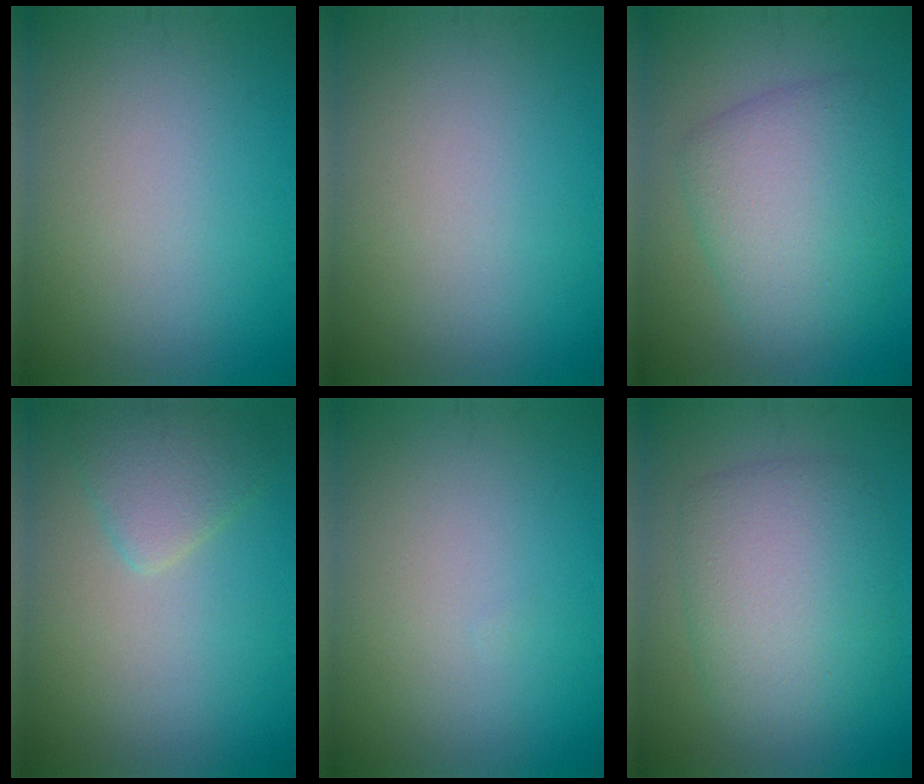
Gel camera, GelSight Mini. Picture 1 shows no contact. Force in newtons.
{"total": 0.0}
{"total": 6.5, "press": 6.5, "slide": 0.1}
{"total": 2.7, "press": 2.7, "slide": 0.3}
{"total": 0.0}
{"total": 6.1, "press": 6.1, "slide": 0.1}